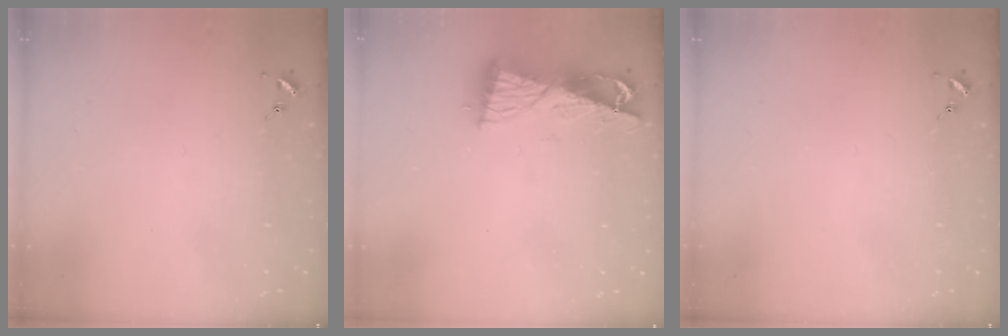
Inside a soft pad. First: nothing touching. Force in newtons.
{"total": 9.3, "press": 9.3, "slide": 1.0}
{"total": 0.0}